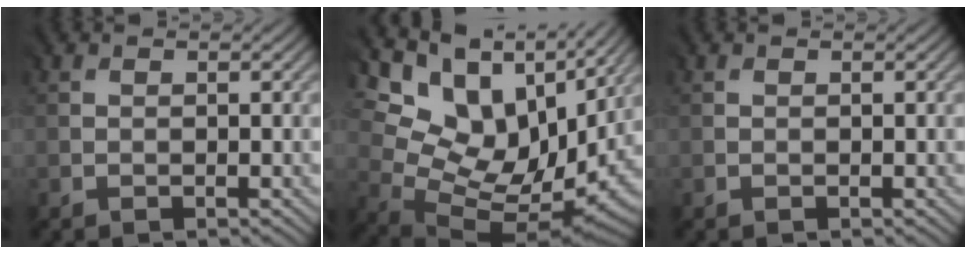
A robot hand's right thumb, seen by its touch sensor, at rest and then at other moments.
{"total": 14.5, "force": [7.3, 8.4, 9.3], "torque": [-0.199, 0.001, 0.151]}
{"total": 0.0}